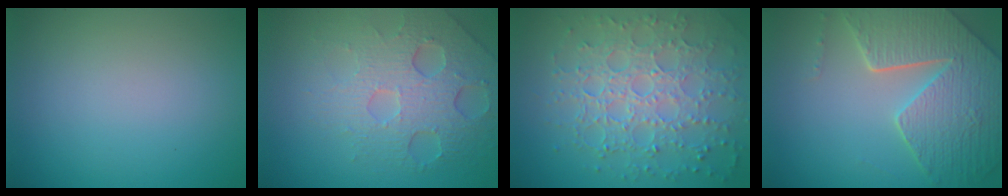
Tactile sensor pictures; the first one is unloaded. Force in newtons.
{"total": 6.4, "press": 4.7, "slide": 4.3}
{"total": 7.7, "press": 5.6, "slide": 5.4}
{"total": 7.9, "press": 5.8, "slide": 5.5}